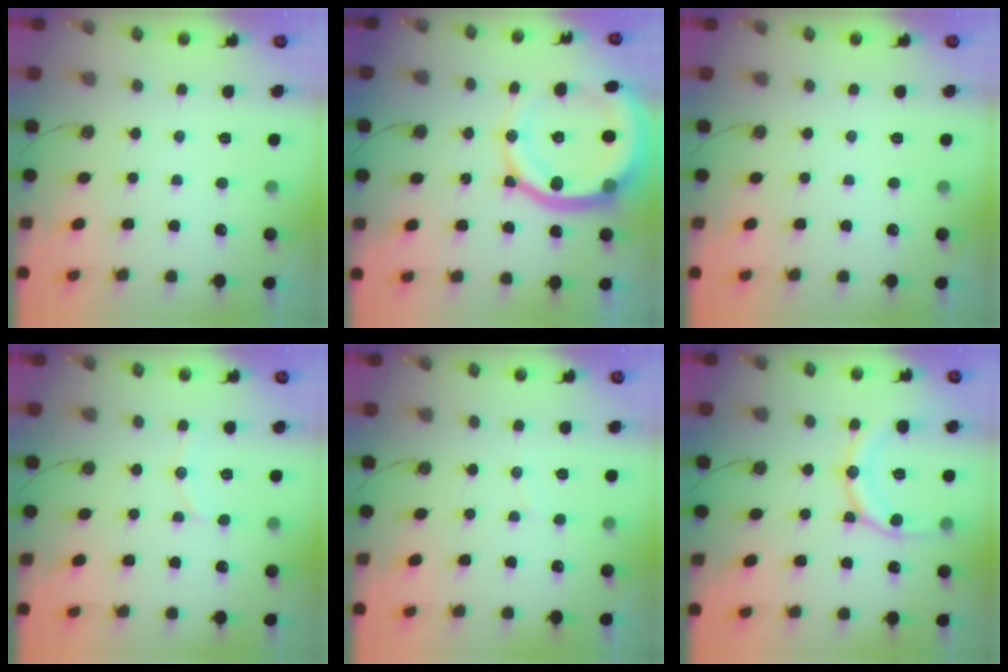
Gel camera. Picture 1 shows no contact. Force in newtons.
{"total": 19.8, "press": 19.5, "slide": 3.1}
{"total": 0.0}
{"total": 6.0, "press": 6.0, "slide": 0.5}
{"total": 2.9, "press": 2.9, "slide": 0.3}
{"total": 14.6, "press": 14.5, "slide": 1.6}